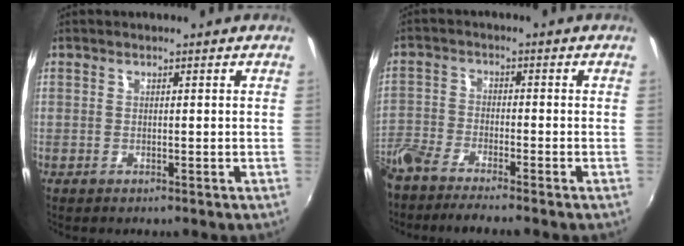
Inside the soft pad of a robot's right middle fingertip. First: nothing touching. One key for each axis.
{"total": 7.8, "fx": -6.7, "fy": 0.9, "fz": 3.8, "tx": -0.102, "ty": -0.021, "tz": -0.133}